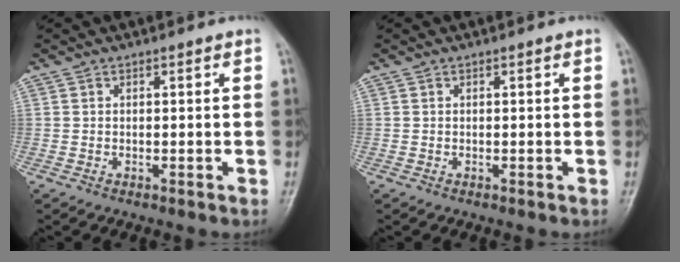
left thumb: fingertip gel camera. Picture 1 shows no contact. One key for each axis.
{"total": 0.0}